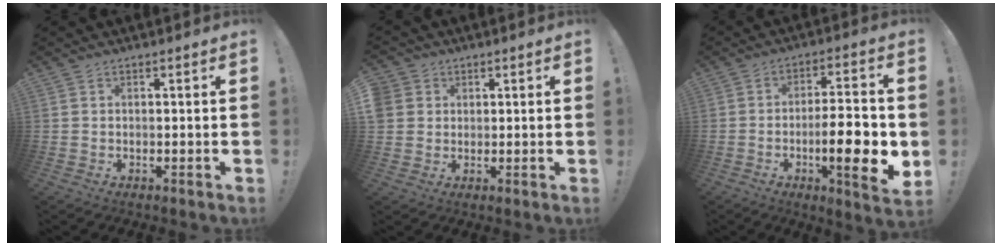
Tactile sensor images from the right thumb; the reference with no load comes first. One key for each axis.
{"total": 4.3, "fx": 1.5, "fy": 4.0, "fz": 0.8, "tx": -0.012, "ty": -0.003, "tz": 0.030}
{"total": 15.6, "fx": -4.0, "fy": 3.5, "fz": 14.7, "tx": -0.227, "ty": 0.008, "tz": -0.062}